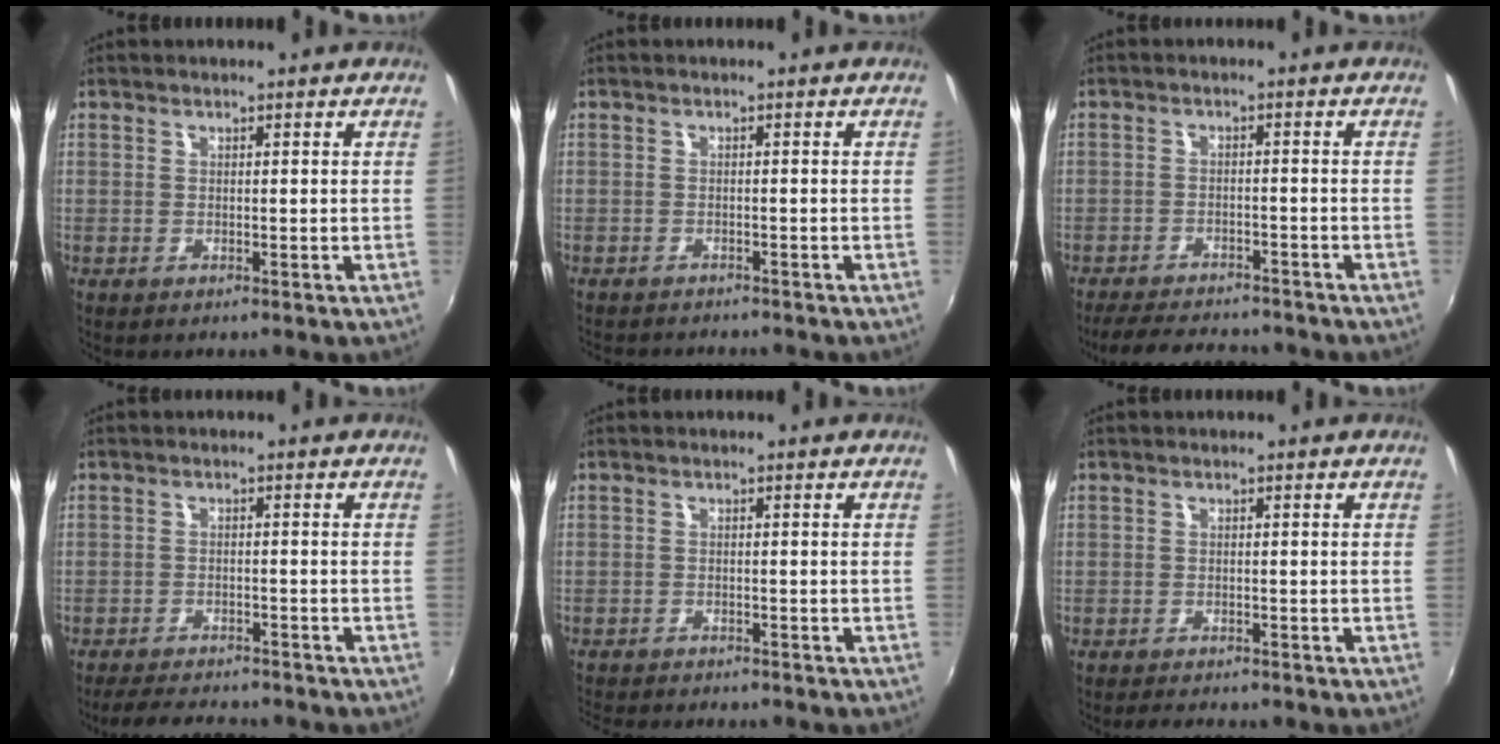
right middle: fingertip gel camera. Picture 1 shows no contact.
{"total": 4.9, "force": [-4.6, 0.9, 1.4], "torque": [-0.040, -0.014, -0.068]}
{"total": 11.1, "force": [-9.8, 2.9, 4.1], "torque": [-0.100, -0.006, -0.143]}
{"total": 7.6, "force": [-6.9, 1.6, 2.6], "torque": [-0.071, -0.005, -0.103]}
{"total": 6.6, "force": [-6.2, 1.0, 2.2], "torque": [-0.058, -0.017, -0.095]}
{"total": 3.2, "force": [-3.0, 0.7, 1.0], "torque": [-0.031, -0.008, -0.046]}